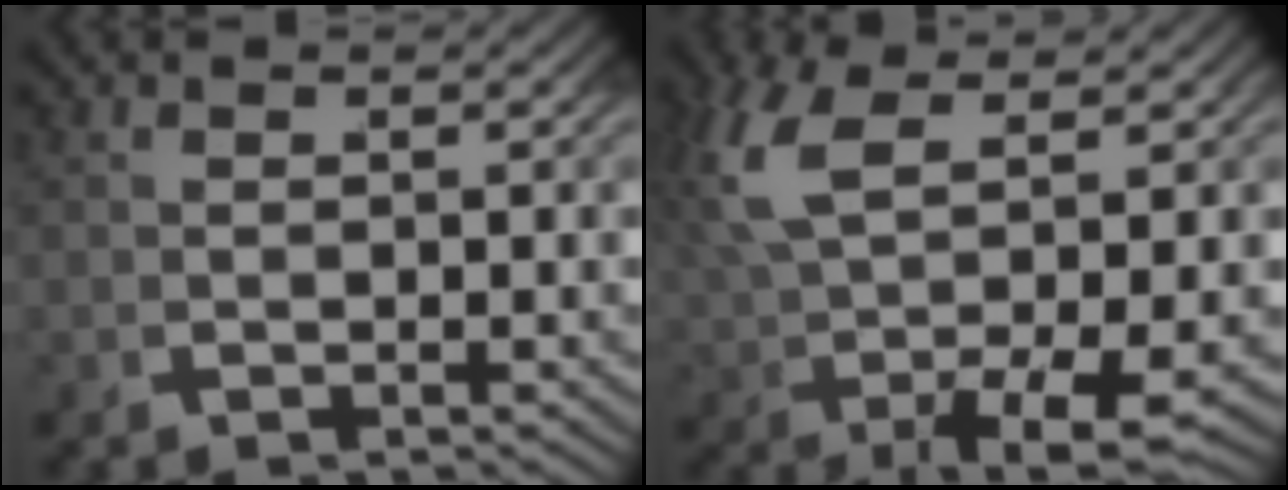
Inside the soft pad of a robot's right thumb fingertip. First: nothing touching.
{"total": 6.6, "force": [0.9, 2.9, 5.8], "torque": [-0.140, -0.013, 0.036]}